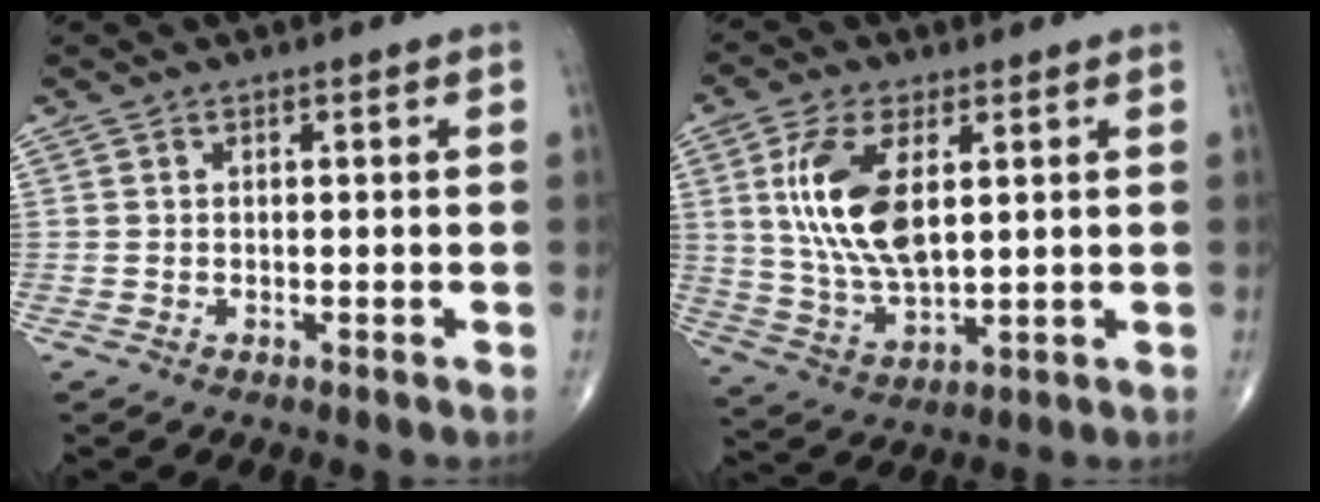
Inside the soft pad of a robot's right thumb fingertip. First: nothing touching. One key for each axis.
{"total": 13.8, "fx": 3.4, "fy": 6.5, "fz": 11.6, "tx": -0.234, "ty": -0.016, "tz": 0.074}